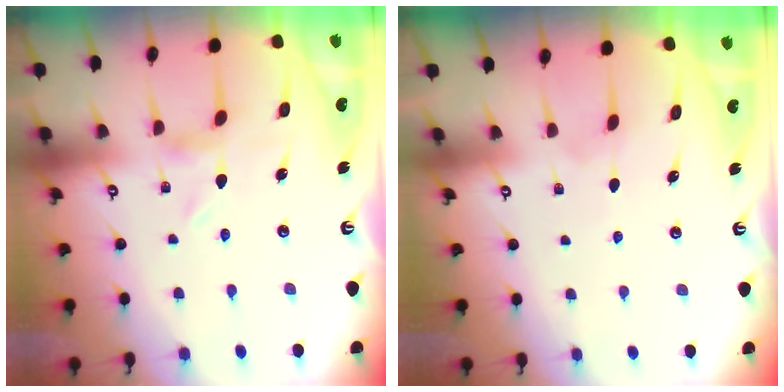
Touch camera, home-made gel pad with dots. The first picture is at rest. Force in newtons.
{"total": 2.0, "press": 2.0, "slide": 0.2}